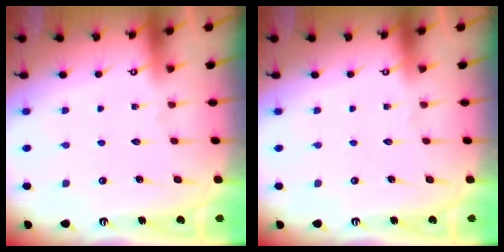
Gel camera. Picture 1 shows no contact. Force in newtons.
{"total": 0.0}